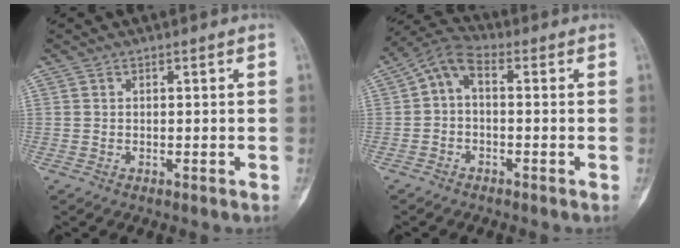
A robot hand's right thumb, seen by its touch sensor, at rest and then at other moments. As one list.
[{"total": 6.0, "force": [0.0, 3.3, 5.0], "torque": [-0.089, 0.029, -0.015]}]